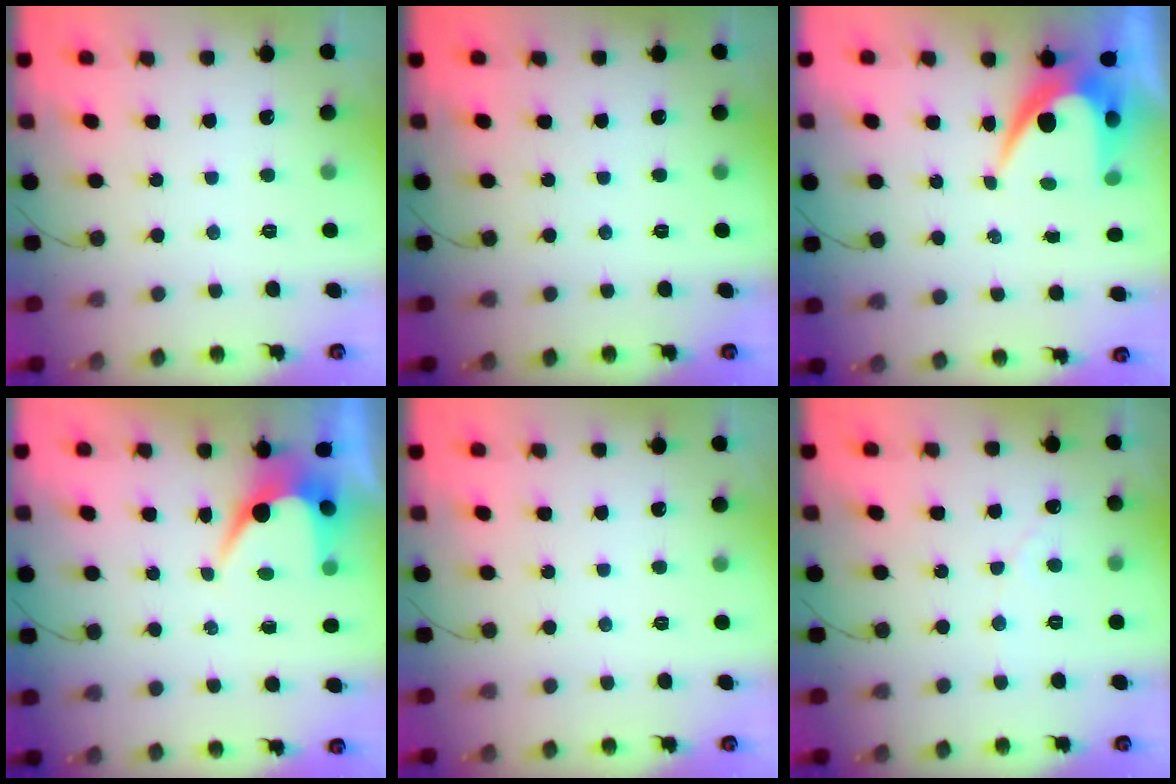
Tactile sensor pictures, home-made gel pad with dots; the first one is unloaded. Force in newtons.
{"total": 0.0}
{"total": 9.4, "press": 9.4, "slide": 0.7}
{"total": 6.4, "press": 6.4, "slide": 0.4}
{"total": 0.0}
{"total": 3.0, "press": 2.9, "slide": 0.3}